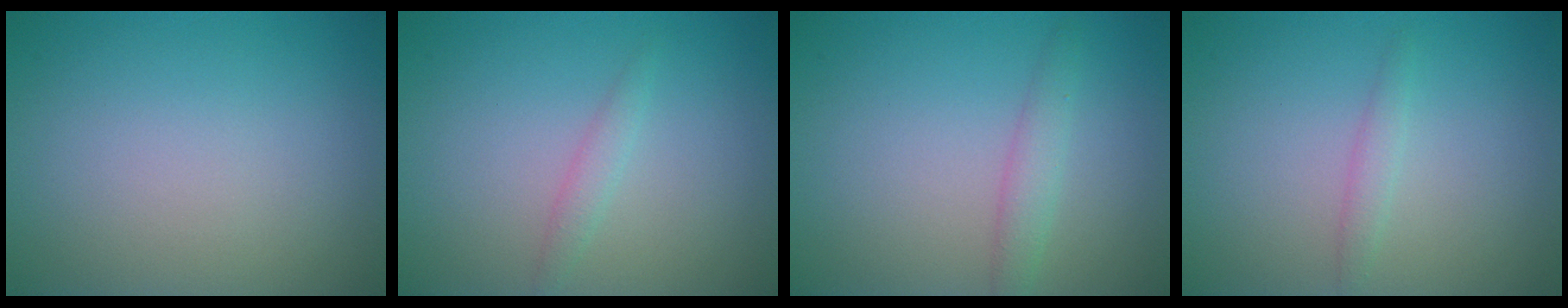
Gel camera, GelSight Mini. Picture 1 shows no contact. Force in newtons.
{"total": 1.2, "press": 1.2, "slide": 0.1}
{"total": 1.8, "press": 1.7, "slide": 0.2}
{"total": 1.0, "press": 1.0, "slide": 0.1}